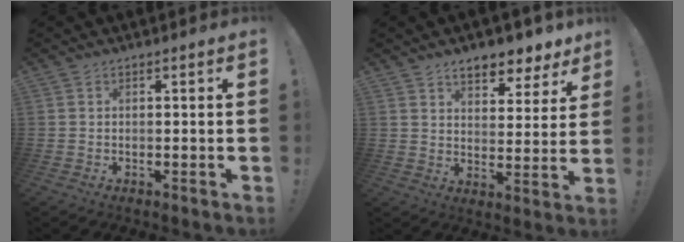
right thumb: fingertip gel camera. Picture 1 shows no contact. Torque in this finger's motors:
{"motor_torque": [0.05, 0.22, 0.50, 0.52, 0.00]}